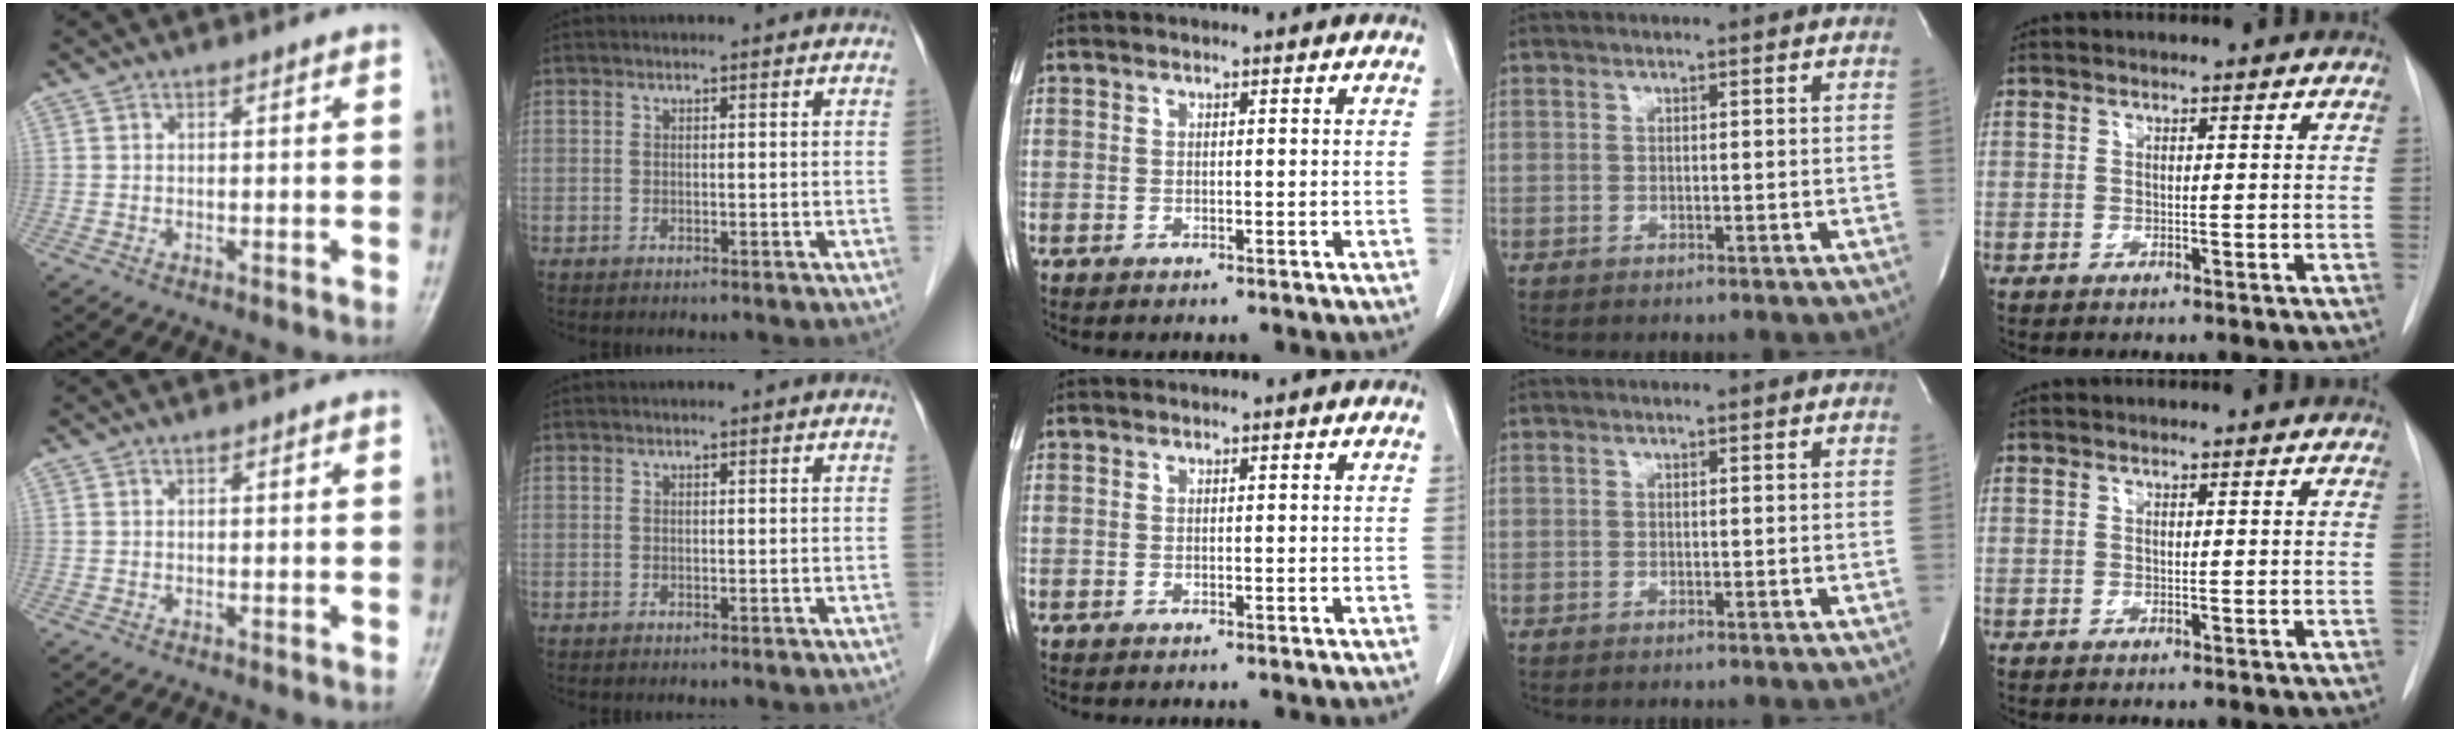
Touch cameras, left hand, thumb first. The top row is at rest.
{}